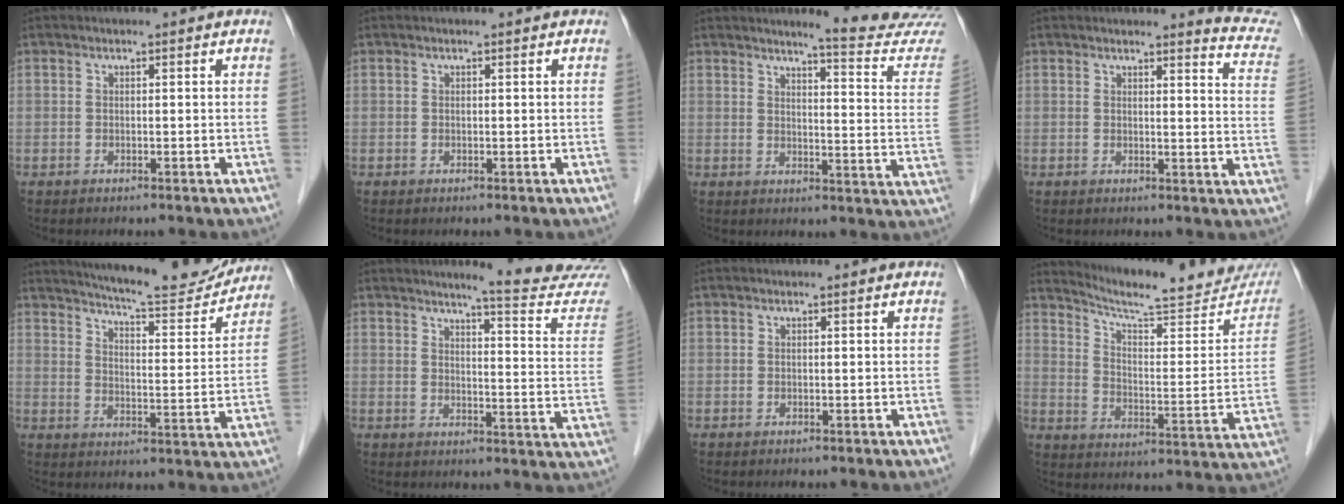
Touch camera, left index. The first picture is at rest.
{"total": 0.0}
{"total": 14.0, "force": [13.5, -1.2, 3.3], "torque": [-0.036, -0.112, 0.139]}
{"total": 7.7, "force": [7.7, -0.2, 0.5], "torque": [0.004, -0.077, 0.055]}
{"total": 16.3, "force": [15.3, 1.4, 5.2], "torque": [-0.082, -0.034, 0.204]}
{"total": 14.6, "force": [13.9, -1.1, 4.0], "torque": [-0.045, -0.106, 0.147]}
{"total": 0.0}
{"total": 20.0, "force": [18.4, 2.4, 7.3], "torque": [-0.103, -0.055, 0.243]}